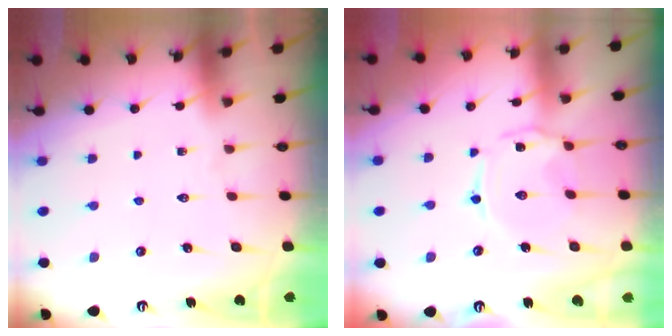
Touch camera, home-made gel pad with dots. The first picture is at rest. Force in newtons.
{"total": 1.7, "press": 1.7, "slide": 0.4}